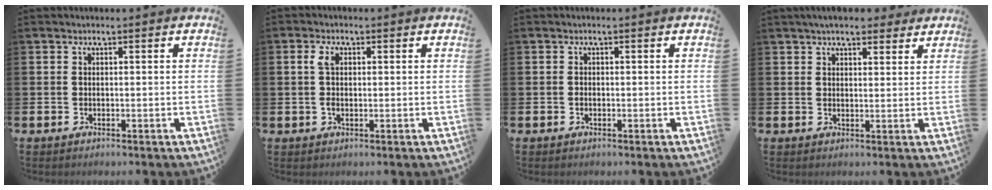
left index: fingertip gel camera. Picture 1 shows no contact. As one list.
[{"total": 2.6, "force": [0.6, 1.4, 2.0], "torque": [-0.039, 0.007, 0.009]}, {"total": 0.5, "force": [-0.4, 0.3, 0.1], "torque": [-0.010, 0.005, -0.008]}, {"total": 4.4, "force": [4.1, 1.0, 1.2], "torque": [-0.032, -0.010, 0.076]}]